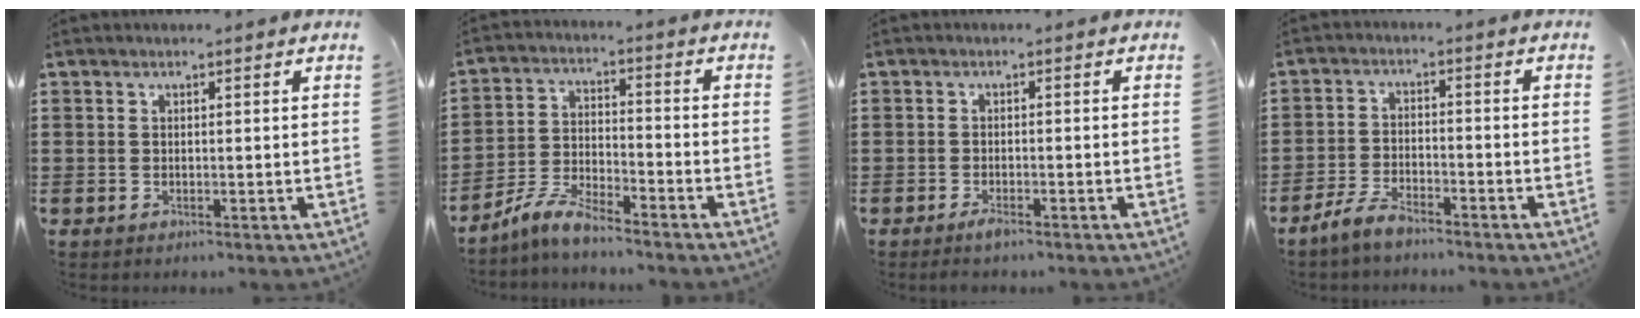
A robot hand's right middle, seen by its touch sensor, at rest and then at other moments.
{"total": 6.3, "force": [-5.7, 0.8, 2.6], "torque": [-0.070, -0.004, -0.116]}
{"total": 1.8, "force": [-1.2, 0.4, 1.4], "torque": [-0.033, -0.007, -0.023]}
{"total": 4.3, "force": [-3.8, 1.0, 1.9], "torque": [-0.053, 0.003, -0.079]}